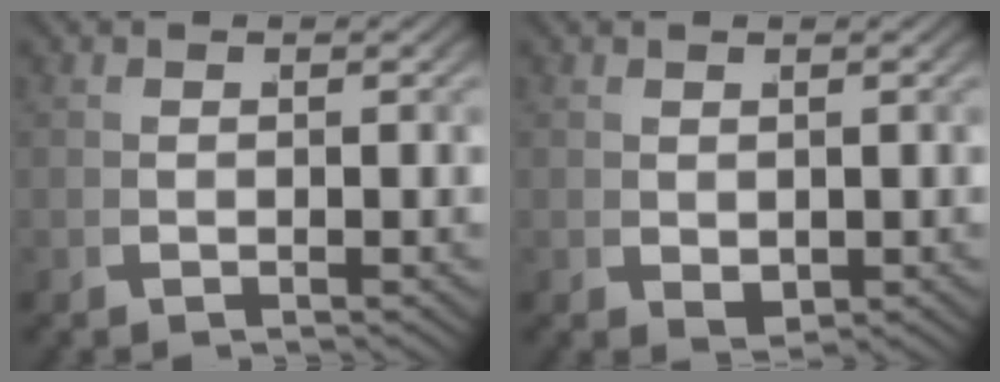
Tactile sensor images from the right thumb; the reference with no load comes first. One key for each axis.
{"total": 1.5, "fx": 0.2, "fy": 1.0, "fz": 1.0, "tx": -0.021, "ty": -0.014, "tz": 0.020}